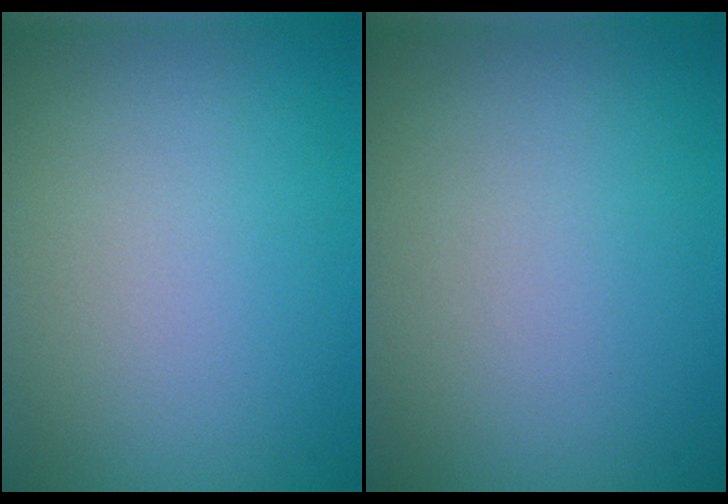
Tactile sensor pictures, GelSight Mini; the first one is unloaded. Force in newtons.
{"total": 0.0}